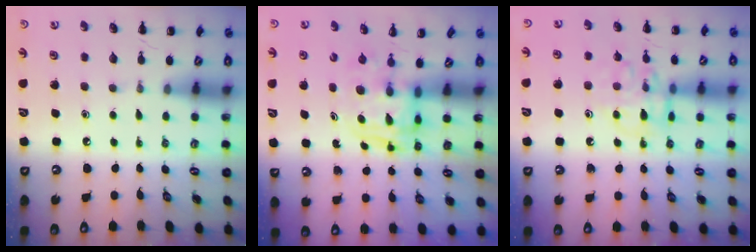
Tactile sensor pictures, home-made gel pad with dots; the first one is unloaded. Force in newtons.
{"total": 2.7, "press": 2.7, "slide": 0.2}
{"total": 12.0, "press": 12.0, "slide": 0.8}